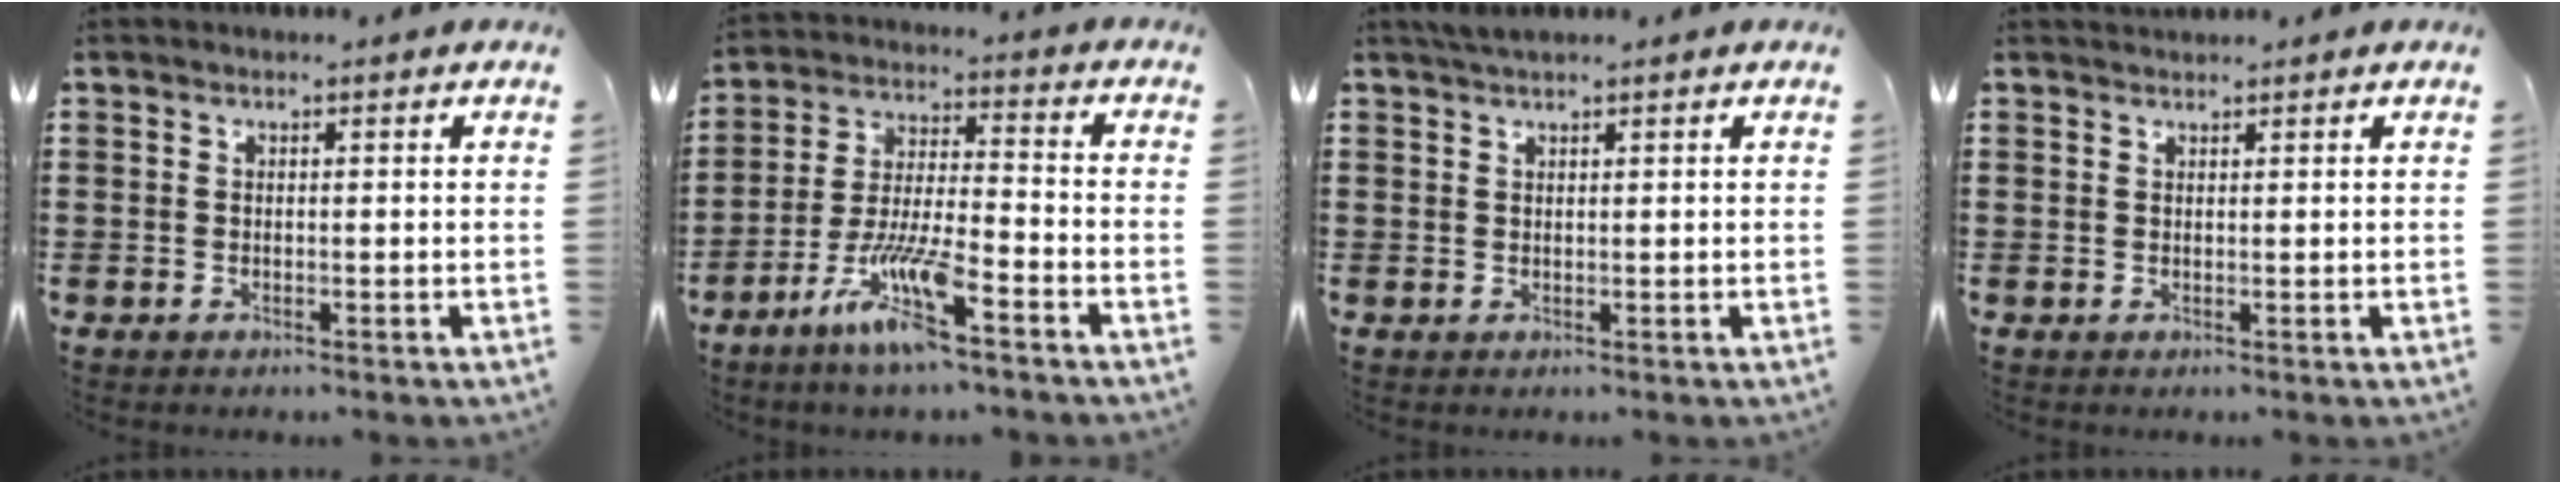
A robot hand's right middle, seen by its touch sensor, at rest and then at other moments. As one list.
[{"total": 9.6, "force": [-6.0, 1.5, 7.4], "torque": [-0.158, -0.008, -0.117]}, {"total": 1.1, "force": [0.8, 0.0, 0.7], "torque": [-0.016, 0.001, 0.015]}, {"total": 0.9, "force": [0.9, 0.0, -0.1], "torque": [-0.001, -0.003, 0.018]}]